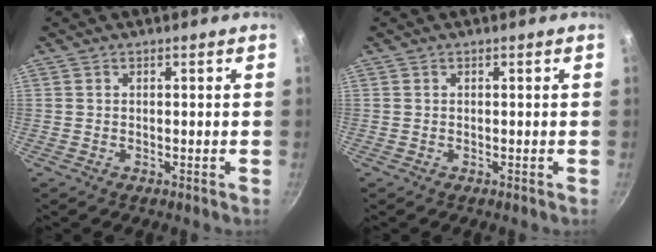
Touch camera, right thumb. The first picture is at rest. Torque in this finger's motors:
{"motor_torque": [-0.02, 0.00, 0.05, 0.00, 0.00]}